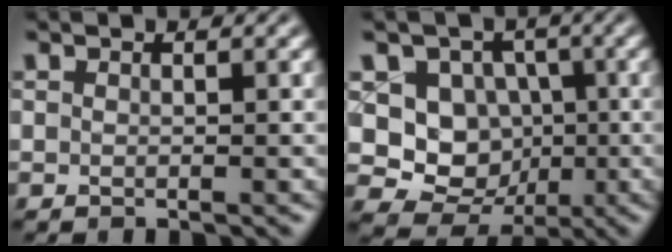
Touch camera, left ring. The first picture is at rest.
{"total": 7.5, "force": [-0.1, 6.7, 3.3], "torque": [-0.039, -0.005, -0.022]}